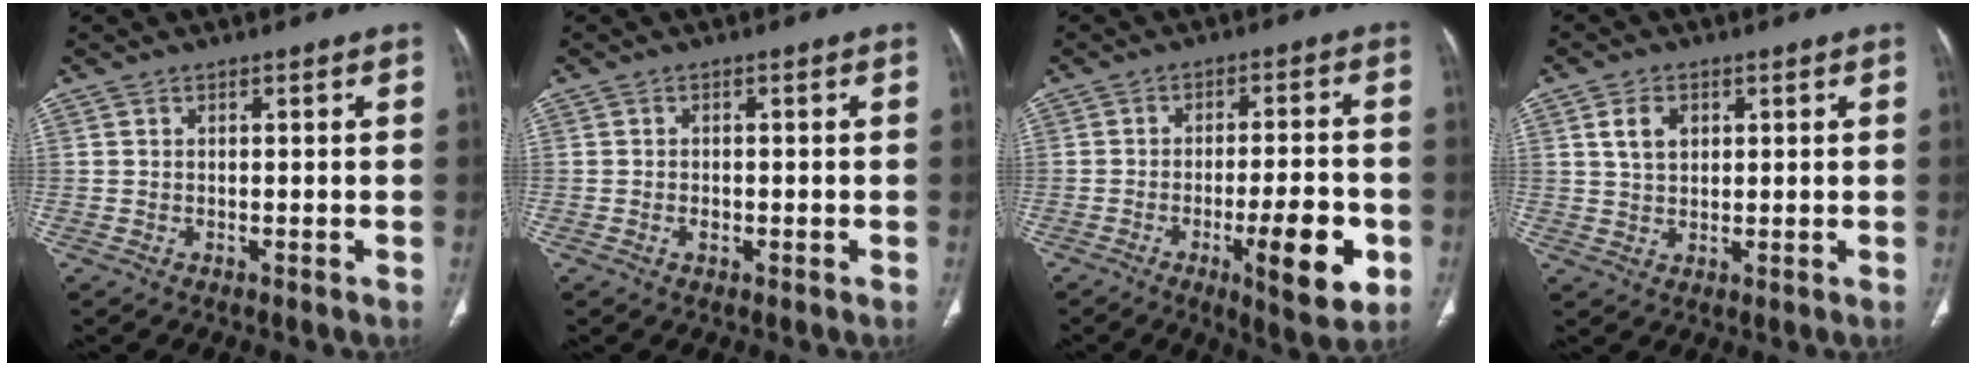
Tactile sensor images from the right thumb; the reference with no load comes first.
{"total": 1.3, "force": [-0.5, 0.8, 0.9], "torque": [-0.016, 0.003, -0.007]}
{"total": 12.8, "force": [-4.5, 3.2, 11.6], "torque": [-0.160, 0.009, -0.060]}
{"total": 4.5, "force": [1.5, 3.1, 2.8], "torque": [-0.042, -0.004, 0.029]}